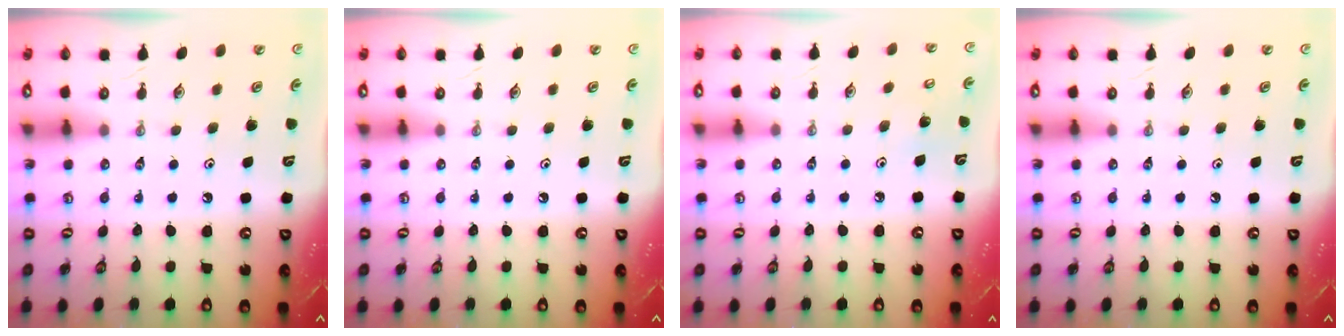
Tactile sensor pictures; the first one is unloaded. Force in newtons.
{"total": 0.0}
{"total": 5.0, "press": 4.9, "slide": 0.4}
{"total": 0.0}